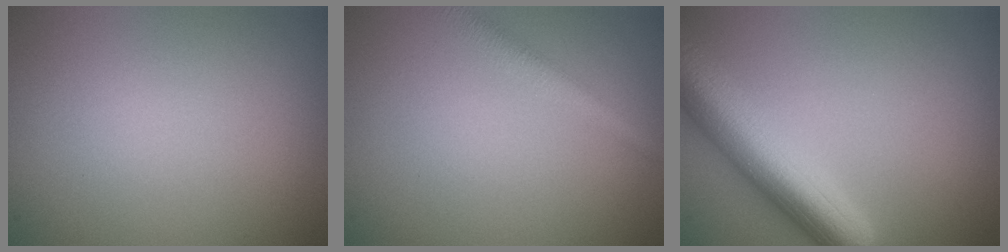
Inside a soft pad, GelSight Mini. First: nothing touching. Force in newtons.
{"total": 2.5, "press": 2.5, "slide": 0.0}
{"total": 7.5, "press": 7.5, "slide": 0.3}